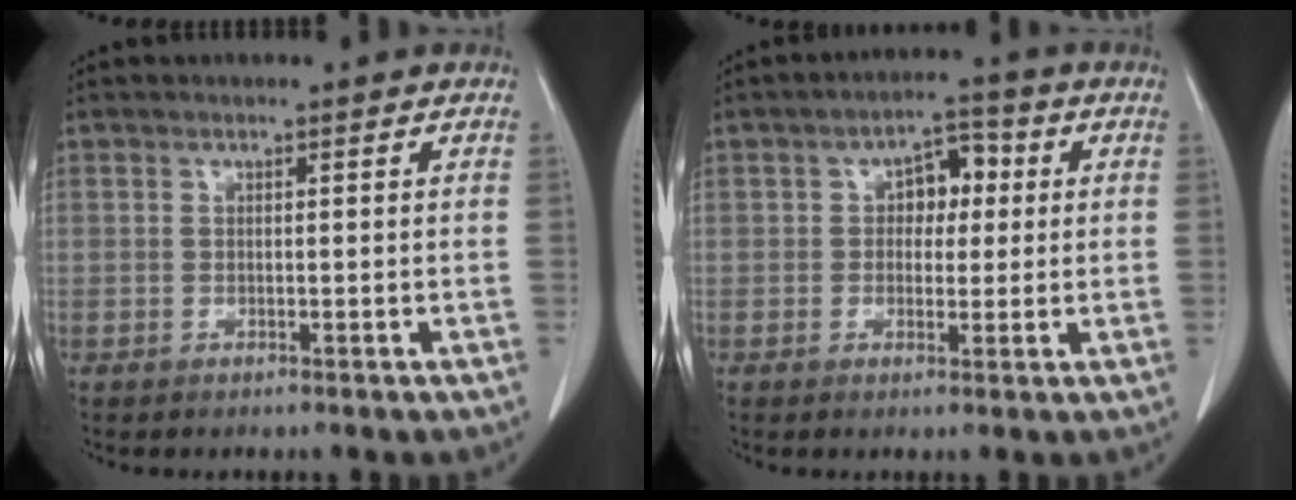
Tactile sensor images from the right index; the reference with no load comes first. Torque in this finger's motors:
{"motor_torque": [0.29, 0.26, 0.10, 0.03]}